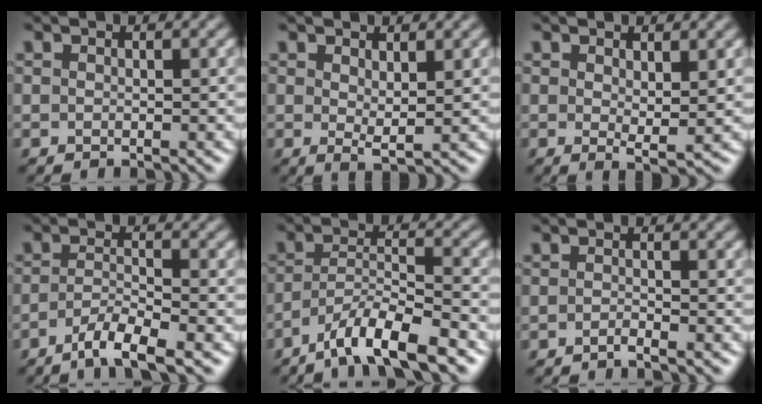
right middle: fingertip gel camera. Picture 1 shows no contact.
{"total": 1.9, "force": [1.0, 0.6, 1.5], "torque": [-0.029, -0.008, 0.020]}
{"total": 2.0, "force": [0.8, 0.6, 1.7], "torque": [-0.029, -0.010, 0.017]}
{"total": 4.1, "force": [-2.7, 0.8, 3.0], "torque": [-0.053, -0.003, -0.056]}
{"total": 7.5, "force": [-5.5, 1.5, 4.9], "torque": [-0.080, 0.003, -0.099]}
{"total": 0.9, "force": [-0.7, 0.1, 0.6], "torque": [-0.010, 0.001, -0.015]}